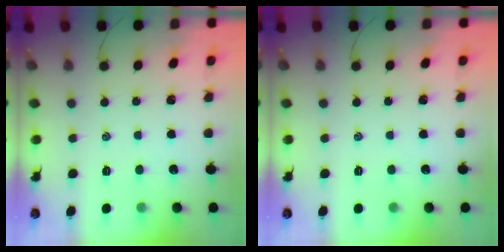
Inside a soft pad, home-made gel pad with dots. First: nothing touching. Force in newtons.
{"total": 0.0}